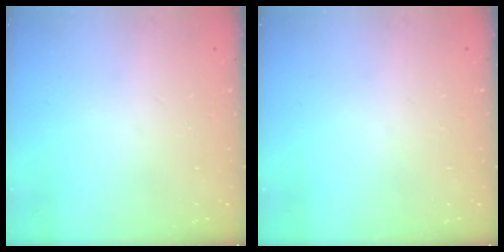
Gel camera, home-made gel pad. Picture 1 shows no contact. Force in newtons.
{"total": 0.0}